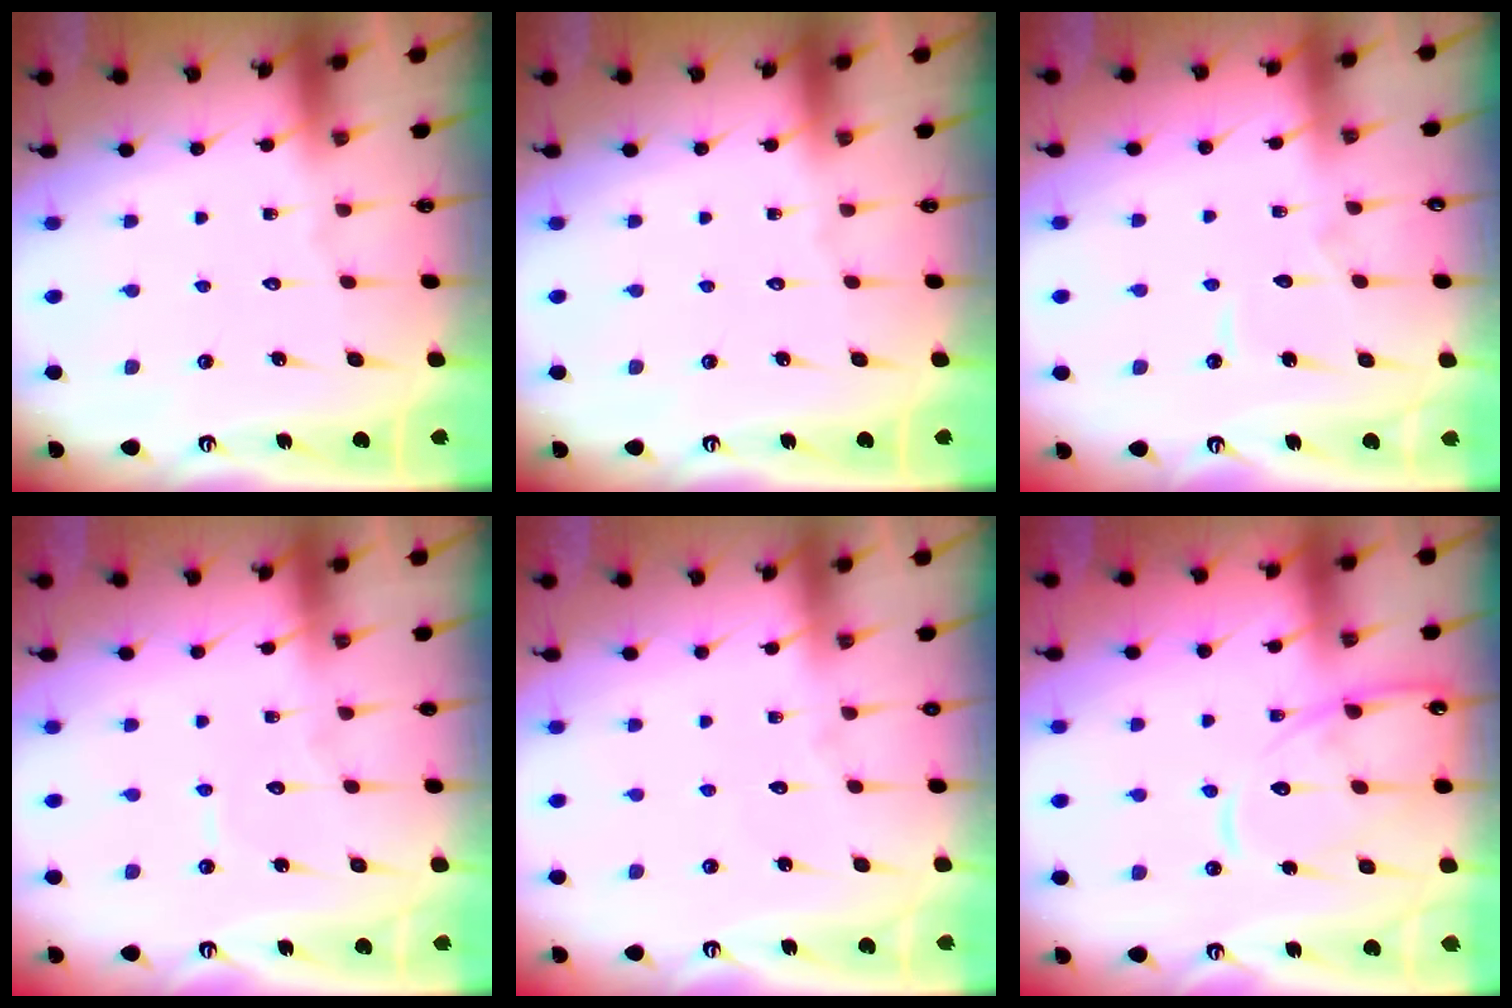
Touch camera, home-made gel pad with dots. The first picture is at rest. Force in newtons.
{"total": 0.0}
{"total": 3.7, "press": 3.7, "slide": 0.3}
{"total": 4.5, "press": 4.4, "slide": 0.4}
{"total": 3.0, "press": 3.0, "slide": 0.3}
{"total": 14.0, "press": 14.0, "slide": 1.3}